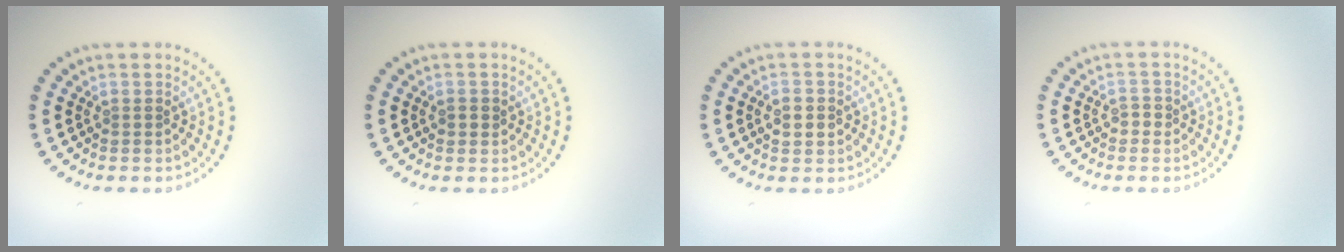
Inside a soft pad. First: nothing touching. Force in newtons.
{"total": 1.1, "press": 1.1, "slide": 0.2}
{"total": 2.3, "press": 2.3, "slide": 0.1}
{"total": 1.0, "press": 0.9, "slide": 0.4}